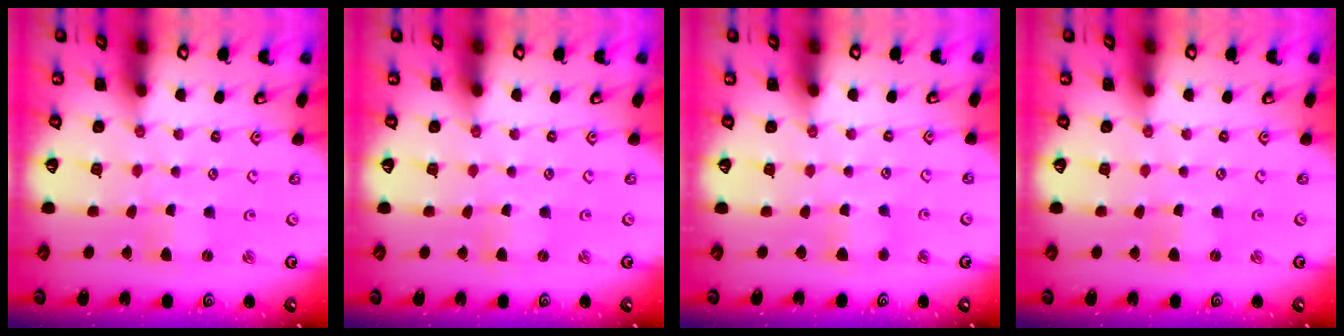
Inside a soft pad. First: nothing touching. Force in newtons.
{"total": 0.0}
{"total": 3.5, "press": 3.5, "slide": 0.5}
{"total": 0.0}